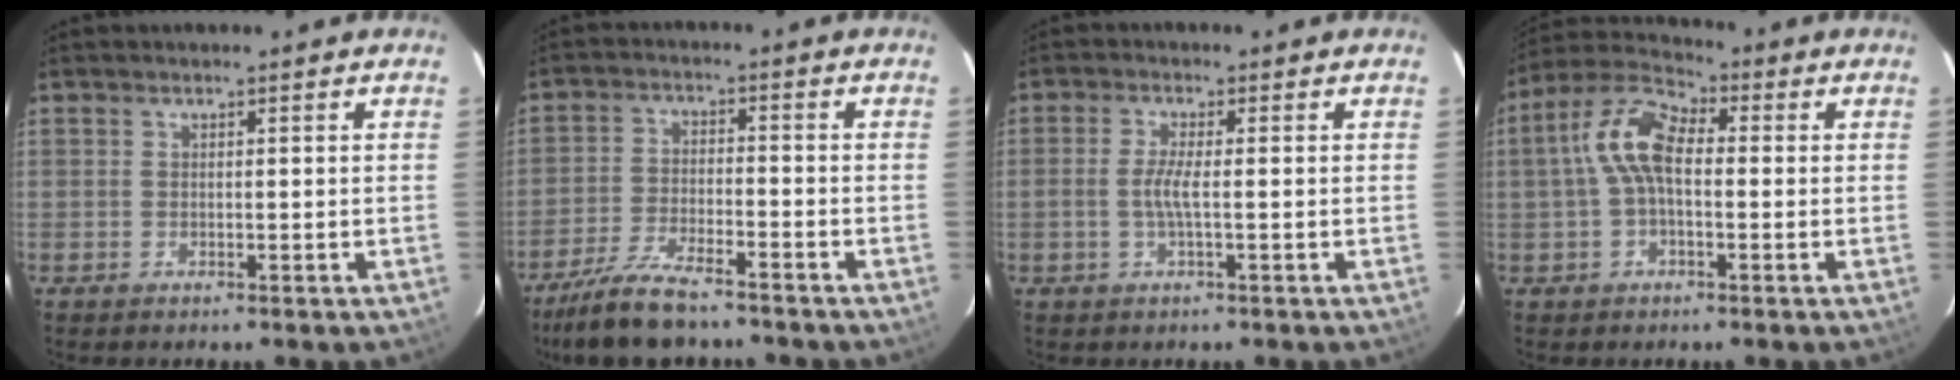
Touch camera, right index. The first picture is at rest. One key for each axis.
{"total": 11.8, "fx": -9.8, "fy": 2.8, "fz": 5.8, "tx": -0.141, "ty": -0.018, "tz": -0.177}
{"total": 3.3, "fx": -0.7, "fy": 0.2, "fz": 3.3, "tx": -0.067, "ty": 0.000, "tz": -0.014}
{"total": 9.3, "fx": 0.1, "fy": 4.6, "fz": 8.1, "tx": -0.173, "ty": 0.027, "tz": -0.003}